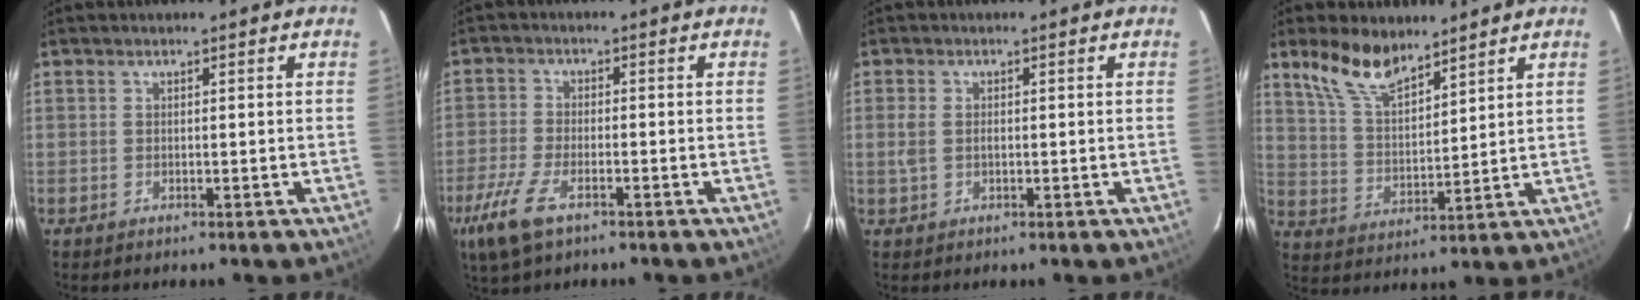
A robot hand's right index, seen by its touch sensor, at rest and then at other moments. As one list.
[{"total": 9.3, "force": [-5.4, 3.9, 6.5], "torque": [-0.167, -0.020, -0.108]}, {"total": 2.6, "force": [-0.2, 1.6, 2.0], "torque": [-0.044, -0.001, -0.004]}, {"total": 10.0, "force": [7.6, 3.6, 5.3], "torque": [-0.105, 0.012, 0.155]}]